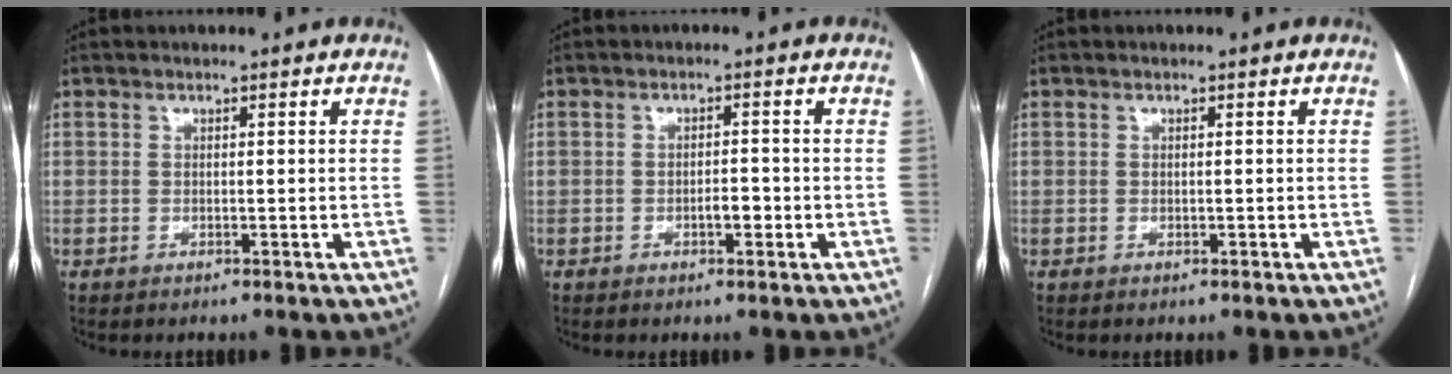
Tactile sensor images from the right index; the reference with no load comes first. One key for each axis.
{"total": 2.2, "fx": -0.9, "fy": 0.9, "fz": 1.9, "tx": -0.026, "ty": 0.004, "tz": -0.014}
{"total": 0.0}